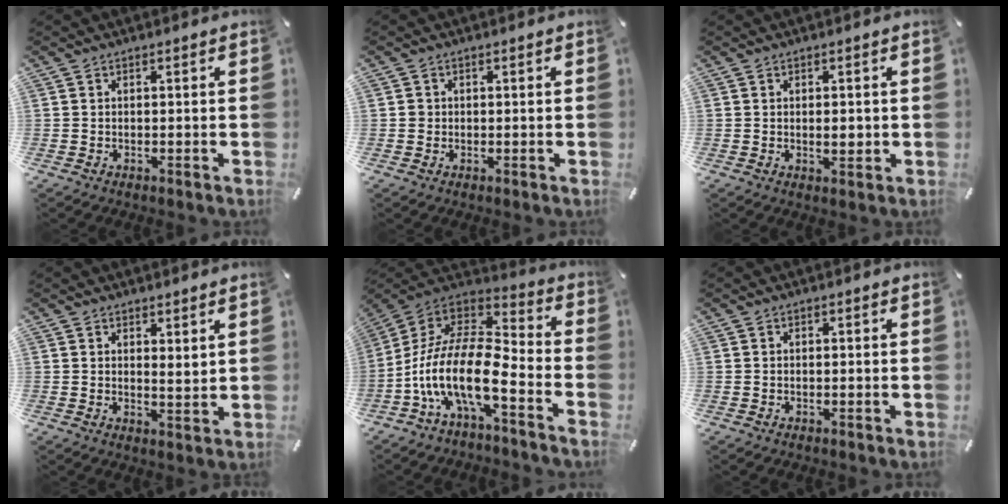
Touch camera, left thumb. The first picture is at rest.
{"total": 1.1, "force": [0.0, 1.1, 0.2], "torque": [-0.002, 0.006, -0.003]}
{"total": 2.5, "force": [0.1, 1.5, 2.0], "torque": [-0.024, -0.003, -0.002]}
{"total": 2.6, "force": [2.5, 0.7, 0.4], "torque": [-0.003, -0.016, 0.046]}
{"total": 17.9, "force": [-8.4, 6.4, 14.4], "torque": [-0.317, 0.002, -0.156]}
{"total": 0.0}